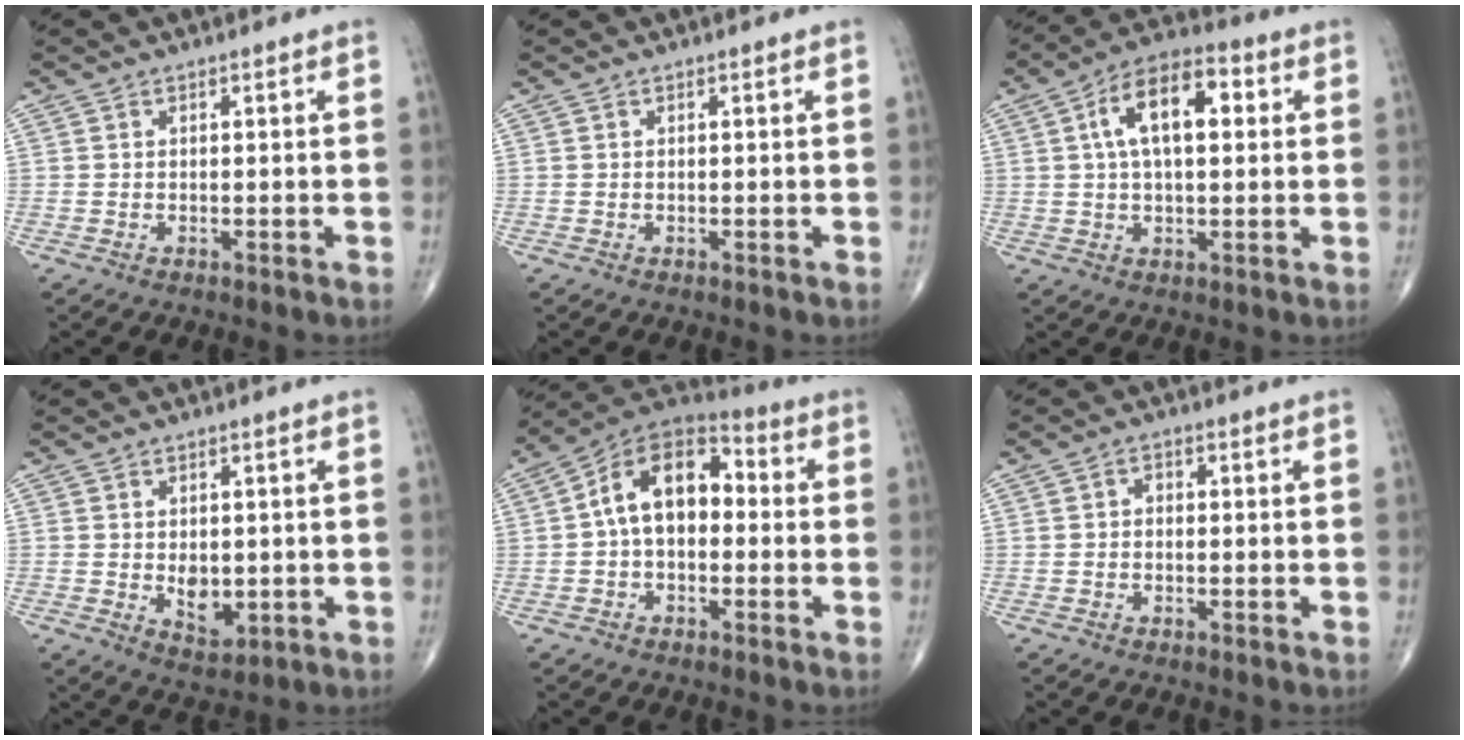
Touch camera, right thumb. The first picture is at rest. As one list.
[{"total": 0.0}, {"total": 12.8, "force": [2.9, 6.4, 10.7], "torque": [-0.174, 0.022, 0.041]}, {"total": 5.4, "force": [-0.3, 3.5, 4.1], "torque": [-0.043, -0.011, 0.007]}, {"total": 13.3, "force": [0.4, 8.4, 10.3], "torque": [-0.146, 0.041, -0.010]}, {"total": 1.4, "force": [-0.1, 1.1, 0.9], "torque": [-0.007, 0.006, -0.006]}]